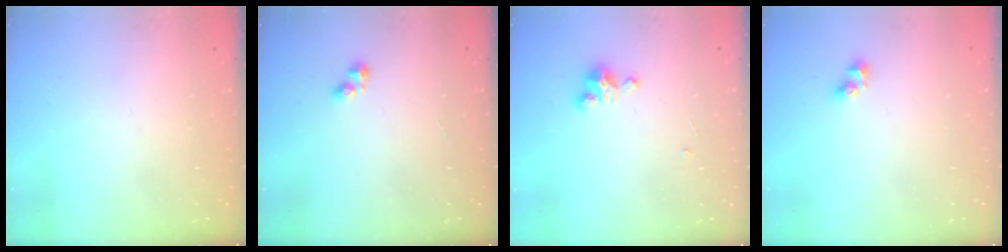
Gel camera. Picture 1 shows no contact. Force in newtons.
{"total": 2.1, "press": 2.0, "slide": 0.4}
{"total": 2.9, "press": 2.9, "slide": 0.3}
{"total": 3.7, "press": 3.5, "slide": 1.3}